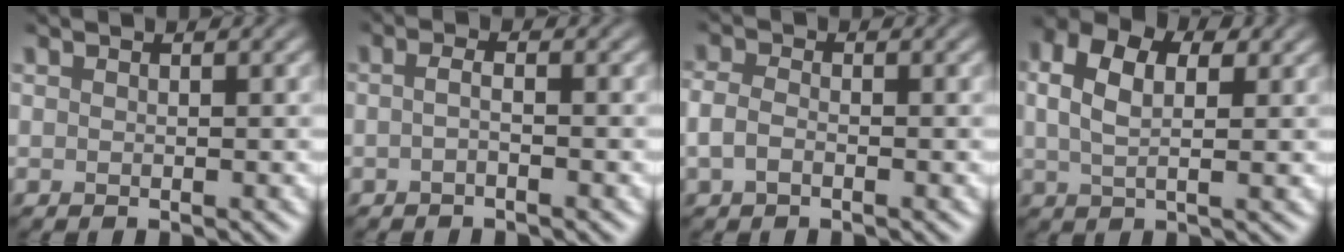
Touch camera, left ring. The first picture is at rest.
{"total": 1.2, "force": [-0.4, 0.3, 1.1], "torque": [-0.021, -0.003, -0.011]}
{"total": 1.7, "force": [-0.7, 0.9, 1.2], "torque": [-0.025, 0.002, -0.020]}
{"total": 6.3, "force": [2.1, 3.7, 4.6], "torque": [-0.100, 0.015, 0.023]}